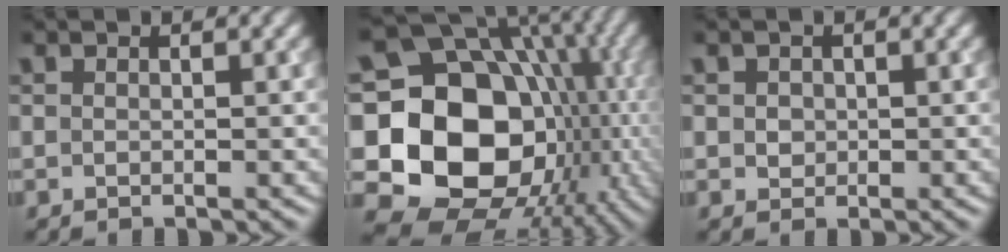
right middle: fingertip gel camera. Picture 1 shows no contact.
{"total": 20.6, "force": [-2.5, 16.9, 11.6], "torque": [-0.191, -0.013, -0.049]}
{"total": 1.1, "force": [0.1, 1.0, 0.4], "torque": [-0.004, -0.002, 0.005]}